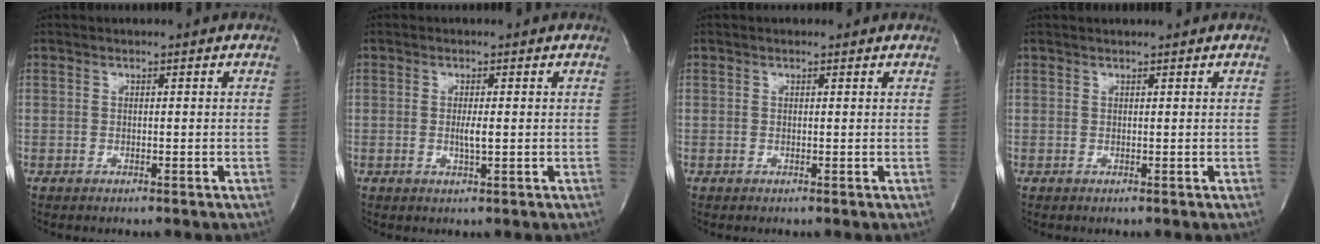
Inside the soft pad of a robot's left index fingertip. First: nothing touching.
{"total": 1.9, "force": [-0.2, 0.0, 1.9], "torque": [-0.039, -0.004, -0.002]}
{"total": 0.5, "force": [0.4, 0.2, 0.2], "torque": [-0.015, 0.001, 0.006]}
{"total": 2.2, "force": [2.1, 0.1, 0.8], "torque": [-0.009, 0.020, 0.028]}